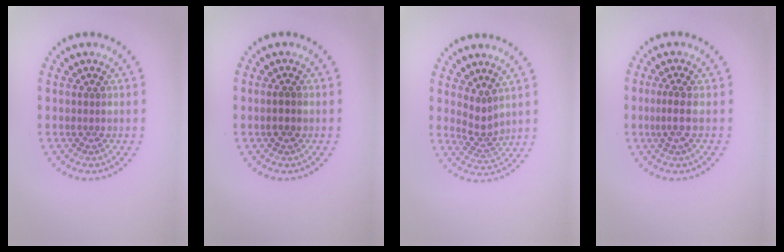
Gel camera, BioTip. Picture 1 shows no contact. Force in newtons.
{"total": 1.2, "press": 1.1, "slide": 0.4}
{"total": 2.0, "press": 1.3, "slide": 1.5}
{"total": 1.8, "press": 1.3, "slide": 1.2}